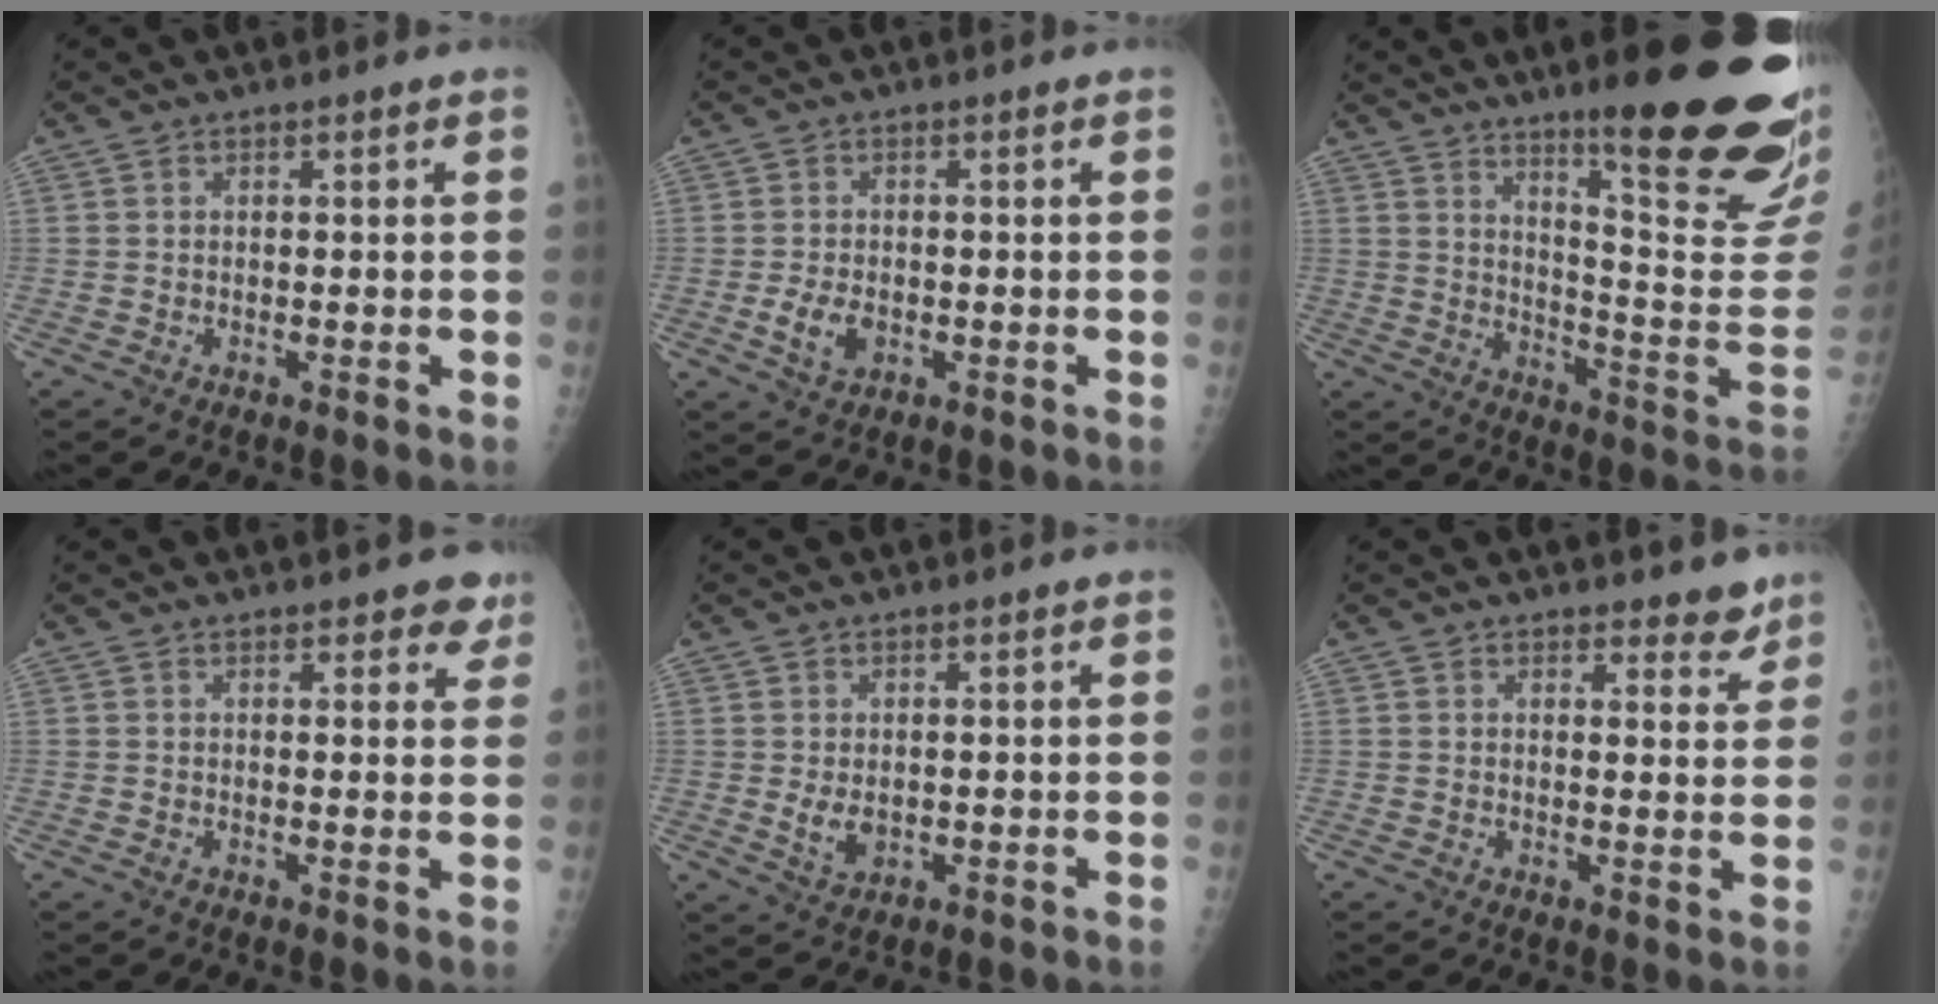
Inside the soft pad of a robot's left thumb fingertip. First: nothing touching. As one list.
[{"total": 4.4, "force": [-1.1, 2.9, 3.1], "torque": [-0.058, -0.002, -0.017]}, {"total": 25.8, "force": [16.8, 3.9, 19.1], "torque": [-0.222, -0.111, 0.239]}, {"total": 4.2, "force": [3.2, 2.1, 1.8], "torque": [0.015, -0.014, 0.033]}, {"total": 3.3, "force": [0.2, 2.3, 2.4], "torque": [-0.036, -0.009, 0.011]}, {"total": 3.9, "force": [3.3, 1.8, 1.1], "torque": [0.013, -0.024, 0.039]}]